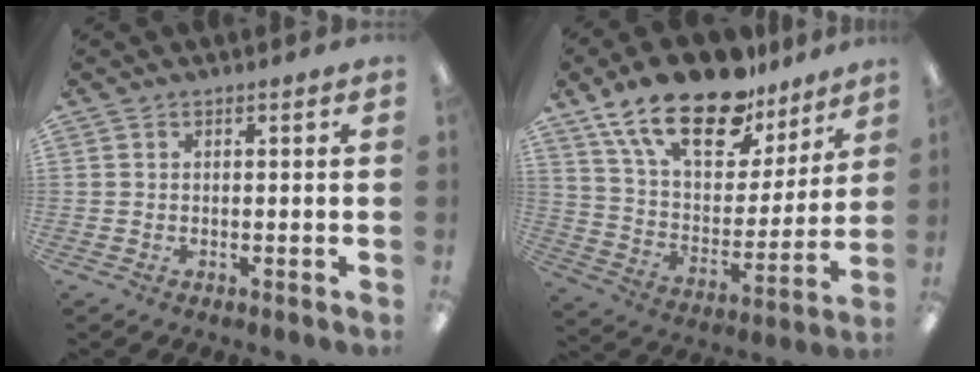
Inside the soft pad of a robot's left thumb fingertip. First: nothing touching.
{"total": 21.8, "force": [15.4, 9.8, 11.9], "torque": [-0.220, -0.094, 0.272]}